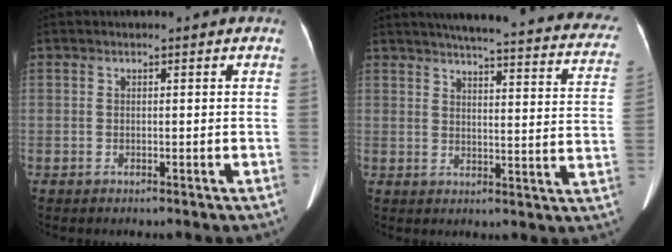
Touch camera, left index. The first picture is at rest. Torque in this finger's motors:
{"motor_torque": [0.82, -1.32, 0.26, 0.10]}